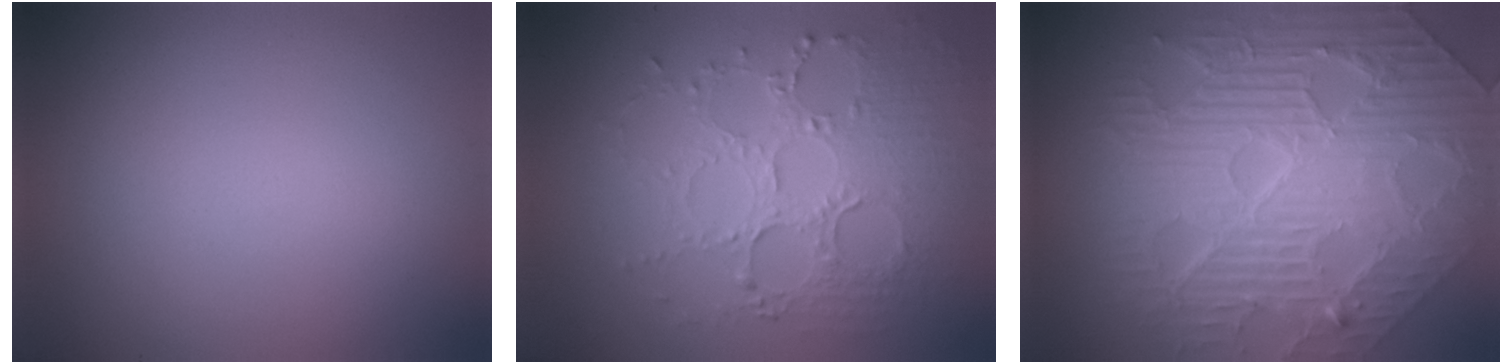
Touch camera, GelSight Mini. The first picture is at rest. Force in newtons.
{"total": 5.0, "press": 3.7, "slide": 3.4}
{"total": 11.7, "press": 7.6, "slide": 8.8}